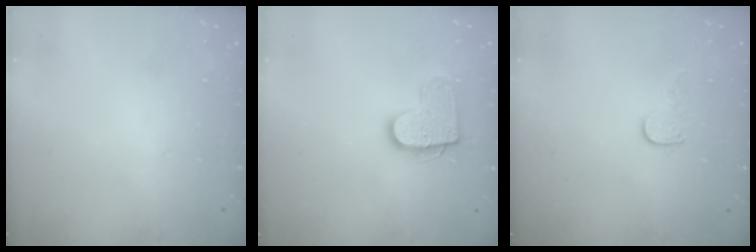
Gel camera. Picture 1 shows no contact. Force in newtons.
{"total": 11.8, "press": 11.8, "slide": 0.6}
{"total": 6.7, "press": 6.7, "slide": 0.6}